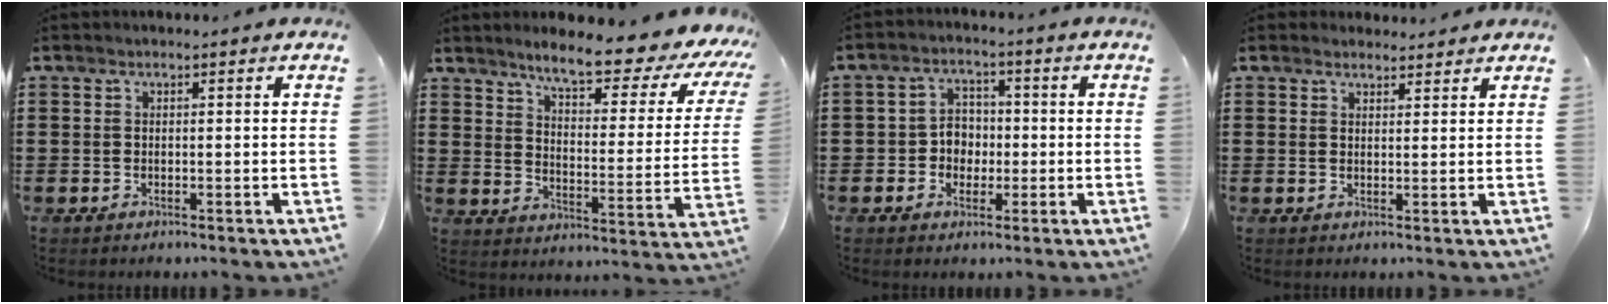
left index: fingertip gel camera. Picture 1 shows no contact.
{"total": 8.9, "force": [7.3, 0.9, 5.0], "torque": [-0.094, -0.052, 0.114]}
{"total": 4.2, "force": [-0.8, 3.7, 1.7], "torque": [-0.044, 0.009, -0.019]}
{"total": 2.3, "force": [2.2, 0.7, 0.1], "torque": [-0.007, 0.002, 0.043]}